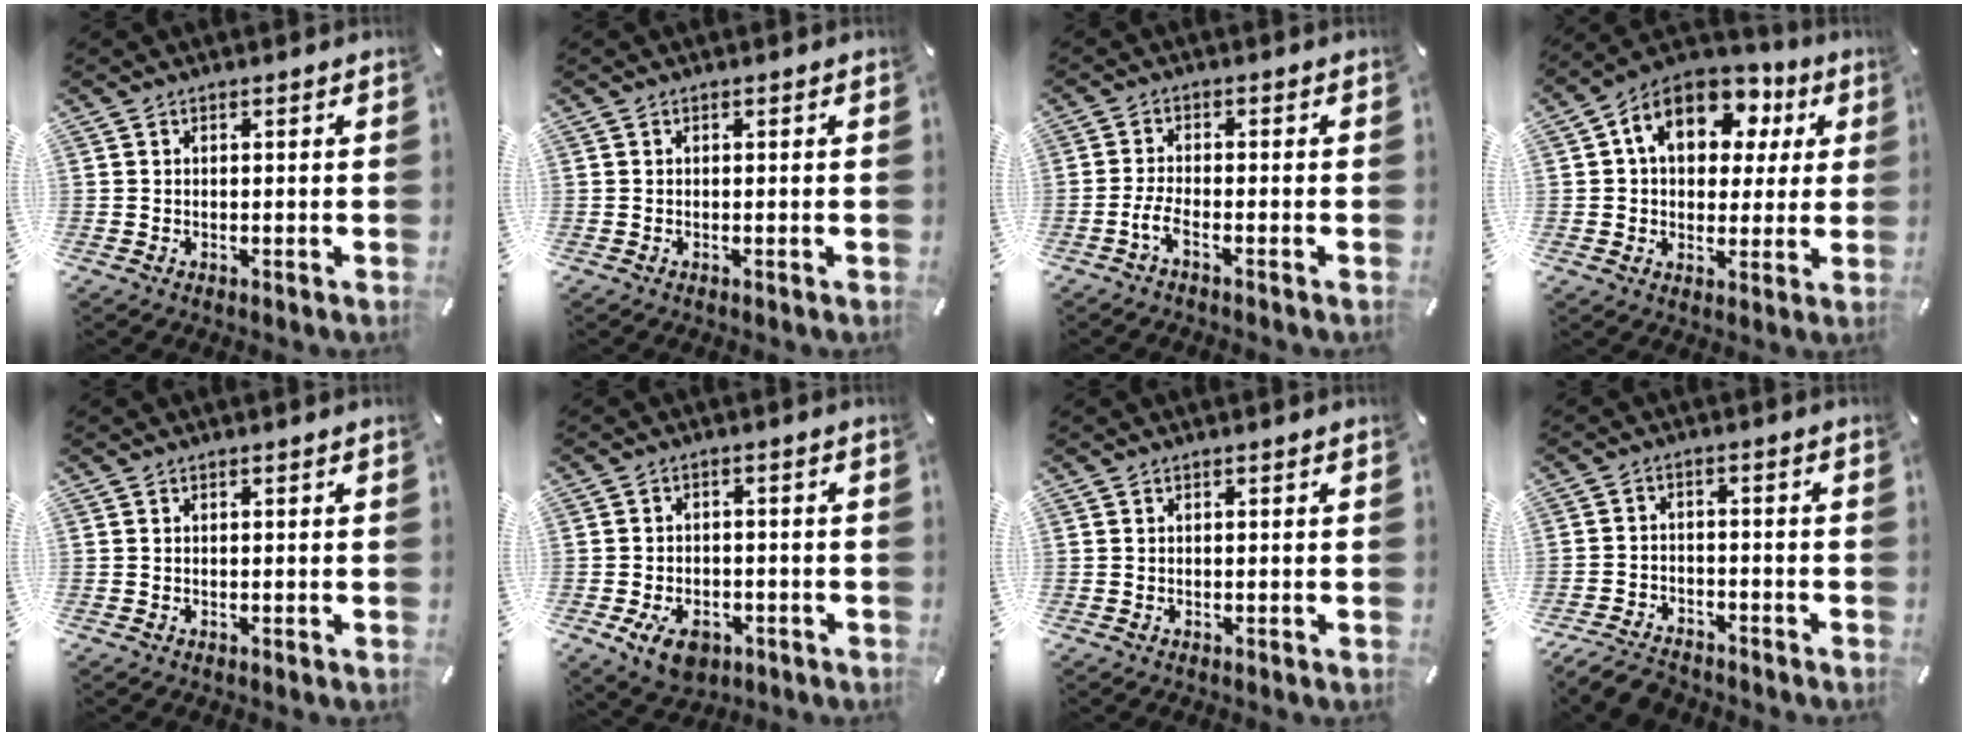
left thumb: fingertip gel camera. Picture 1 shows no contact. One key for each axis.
{"total": 0.0}
{"total": 3.6, "fx": -2.0, "fy": 0.8, "fz": 2.9, "tx": -0.069, "ty": -0.002, "tz": -0.041}
{"total": 14.0, "fx": 4.7, "fy": 10.0, "fz": 8.5, "tx": -0.139, "ty": -0.002, "tz": 0.085}
{"total": 0.0}
{"total": 6.9, "fx": -3.0, "fy": 4.7, "fz": 4.0, "tx": -0.070, "ty": 0.012, "tz": -0.053}
{"total": 0.0}
{"total": 5.7, "fx": -5.0, "fy": 2.2, "fz": 1.6, "tx": -0.038, "ty": 0.020, "tz": -0.098}